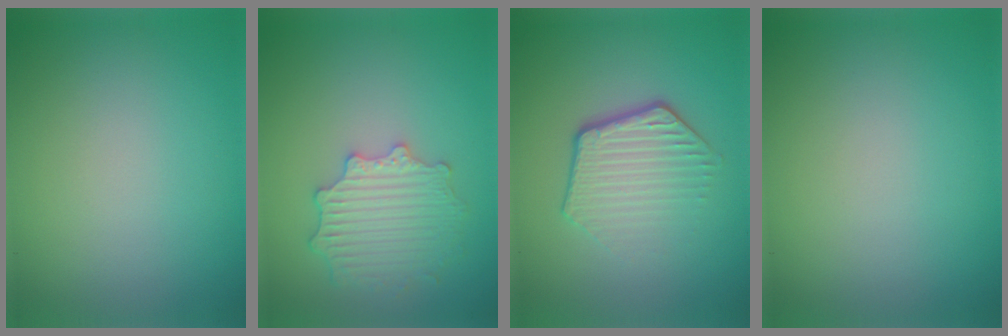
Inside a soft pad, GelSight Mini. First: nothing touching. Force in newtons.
{"total": 4.2, "press": 3.5, "slide": 2.3}
{"total": 4.1, "press": 3.0, "slide": 2.8}
{"total": 0.0}